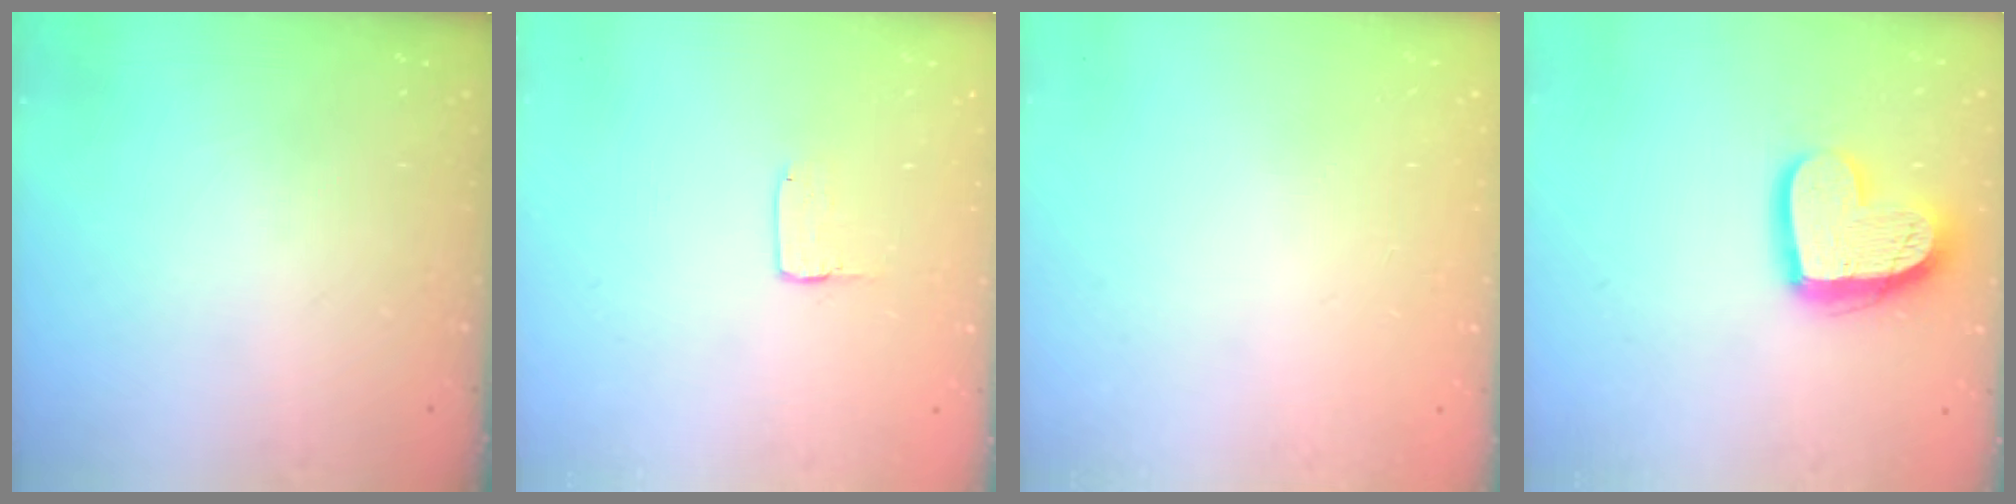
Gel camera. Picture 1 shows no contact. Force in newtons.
{"total": 2.0, "press": 2.0, "slide": 0.0}
{"total": 0.0}
{"total": 15.9, "press": 15.8, "slide": 1.4}